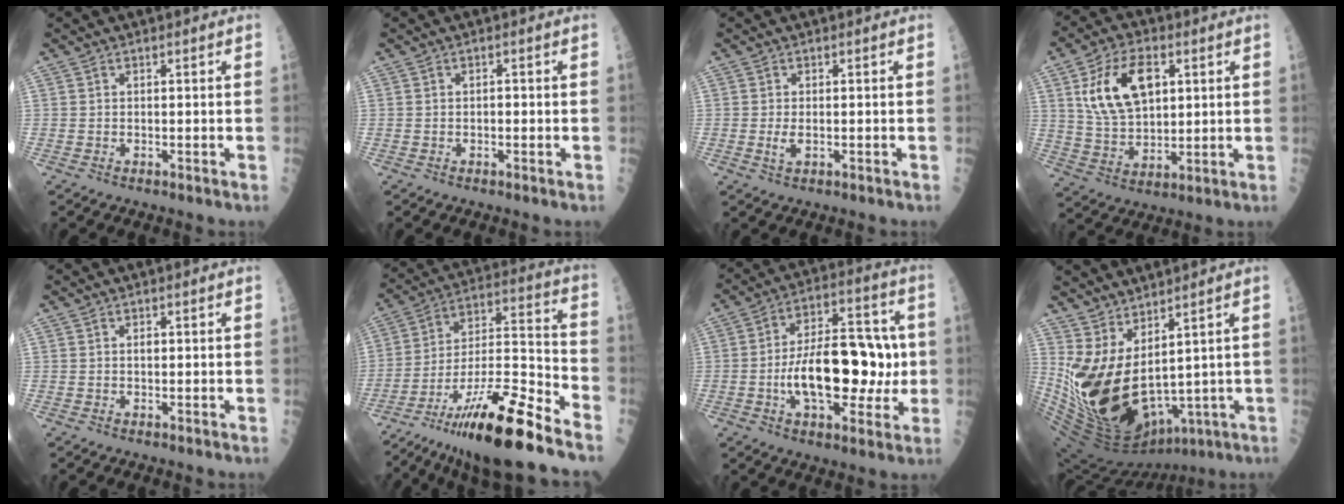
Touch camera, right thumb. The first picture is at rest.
{"total": 0.8, "force": [-0.1, 0.4, 0.7], "torque": [-0.008, 0.001, -0.002]}
{"total": 2.0, "force": [-0.3, 0.9, 1.7], "torque": [-0.034, -0.003, -0.004]}
{"total": 14.2, "force": [4.4, 8.0, 10.8], "torque": [-0.183, -0.008, 0.088]}
{"total": 0.8, "force": [0.1, 0.4, 0.6], "torque": [-0.010, 0.001, 0.001]}
{"total": 24.2, "force": [-15.8, 4.1, 17.9], "torque": [-0.313, 0.048, -0.272]}
{"total": 20.2, "force": [-2.0, 10.2, 17.3], "torque": [-0.248, 0.031, -0.027]}
{"total": 18.3, "force": [2.6, 8.9, 15.8], "torque": [-0.299, -0.049, 0.083]}